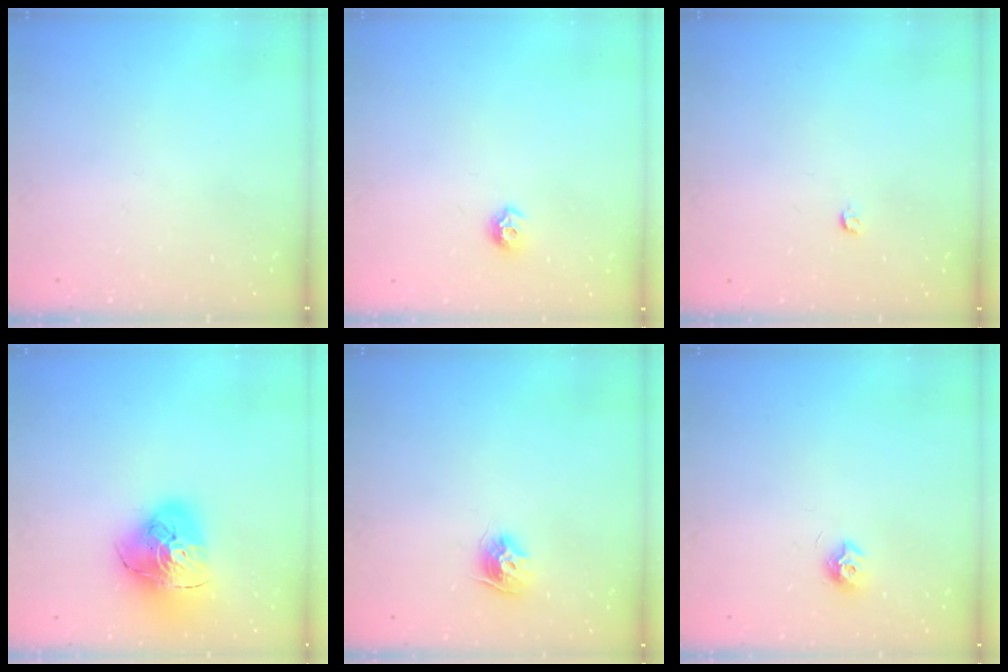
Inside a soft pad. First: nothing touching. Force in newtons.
{"total": 7.2, "press": 7.2, "slide": 1.0}
{"total": 3.1, "press": 3.1, "slide": 0.5}
{"total": 18.7, "press": 18.6, "slide": 2.1}
{"total": 9.6, "press": 9.6, "slide": 0.7}
{"total": 7.8, "press": 7.8, "slide": 0.3}